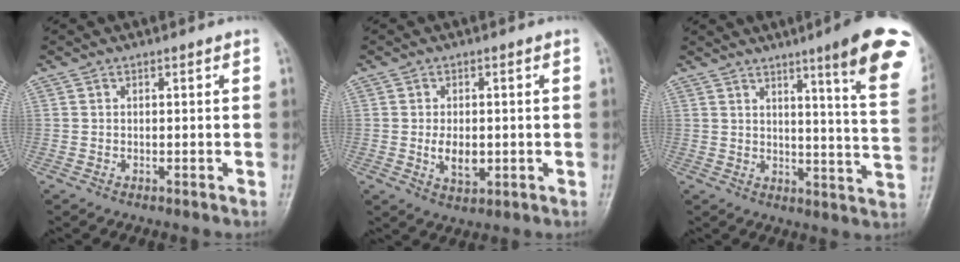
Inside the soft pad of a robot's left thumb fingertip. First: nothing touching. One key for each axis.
{"total": 5.0, "fx": -0.5, "fy": 3.0, "fz": 4.0, "tx": -0.061, "ty": -0.006, "tz": -0.003}
{"total": 17.1, "fx": 9.3, "fy": 1.4, "fz": 14.2, "tx": -0.160, "ty": -0.050, "tz": 0.111}